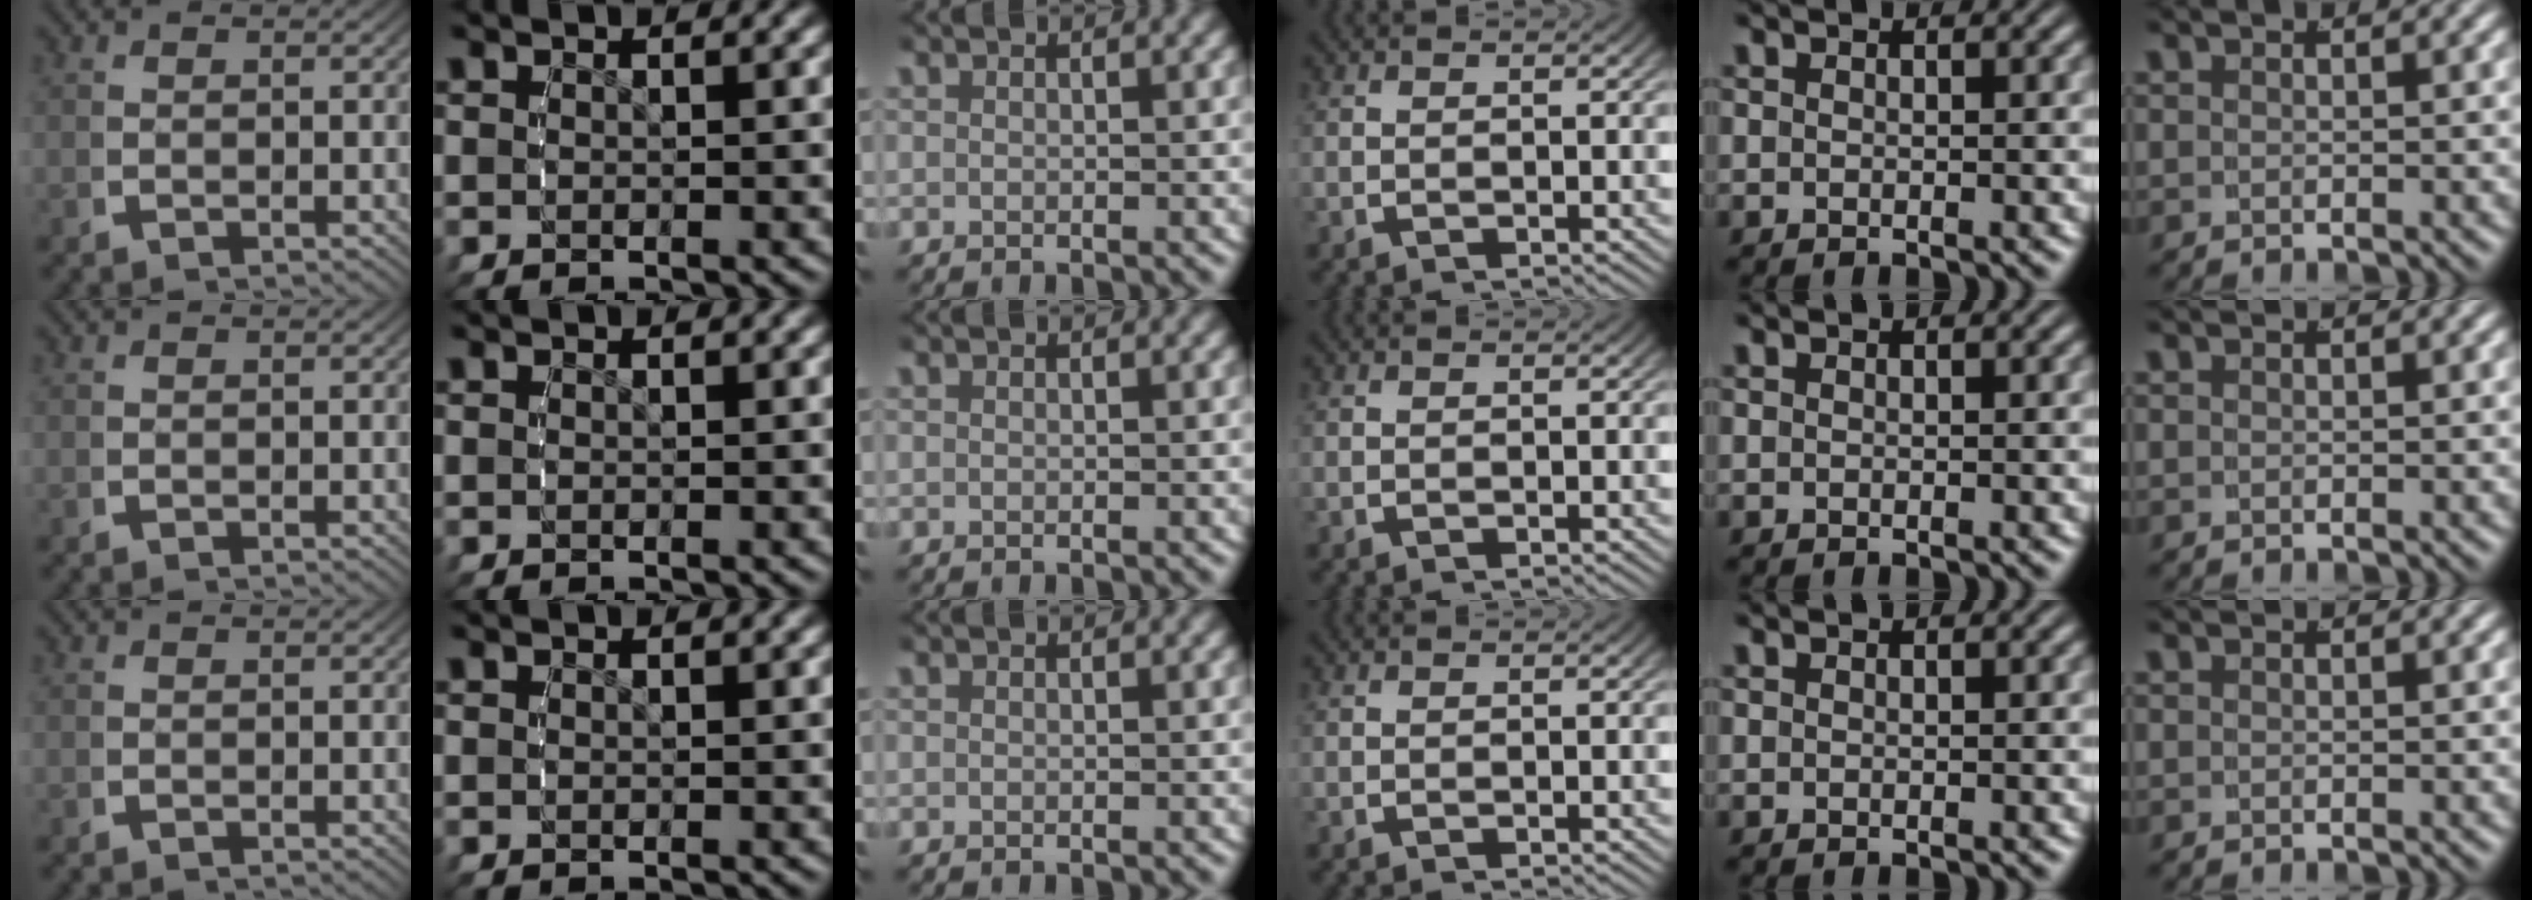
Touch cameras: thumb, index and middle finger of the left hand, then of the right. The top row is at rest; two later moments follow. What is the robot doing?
{"motion": "reach", "object": "jewelry box"}